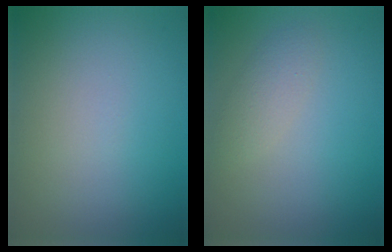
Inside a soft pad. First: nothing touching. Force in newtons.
{"total": 1.6, "press": 1.6, "slide": 0.1}